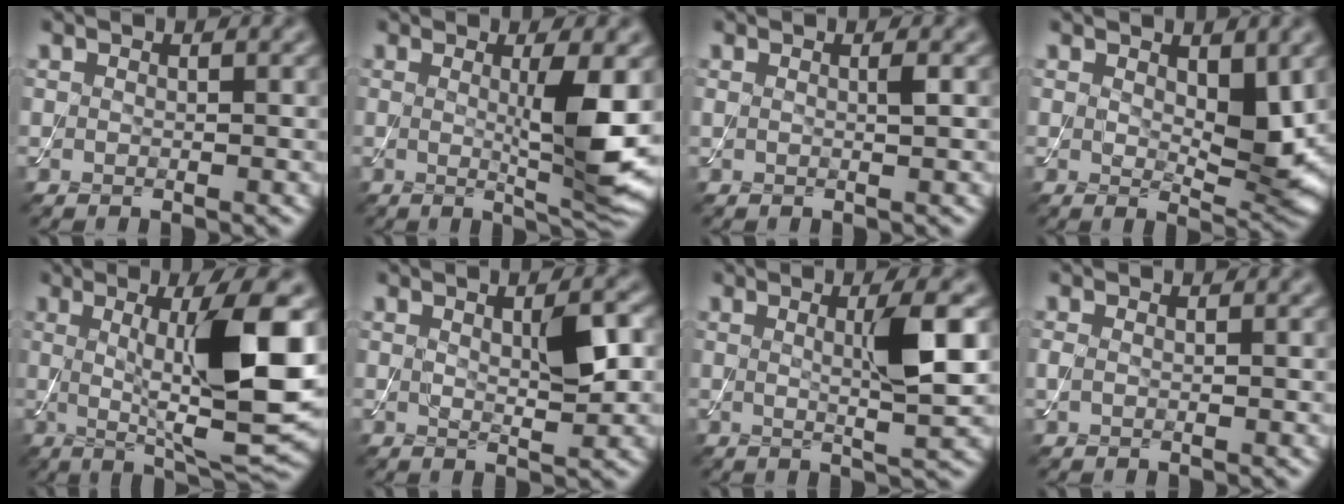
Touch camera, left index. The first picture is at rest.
{"total": 5.7, "force": [0.4, 0.8, 5.6], "torque": [-0.090, -0.013, 0.009]}
{"total": 0.7, "force": [0.2, 0.0, 0.7], "torque": [-0.014, 0.002, 0.002]}
{"total": 4.1, "force": [1.2, 1.9, 3.4], "torque": [-0.054, -0.009, 0.023]}
{"total": 10.6, "force": [1.1, 2.1, 10.4], "torque": [-0.156, -0.010, 0.029]}
{"total": 3.2, "force": [0.8, 0.8, 3.0], "torque": [-0.050, 0.000, 0.016]}
{"total": 4.9, "force": [0.7, 0.7, 4.8], "torque": [-0.075, -0.003, 0.013]}
{"total": 0.6, "force": [0.0, 0.3, 0.5], "torque": [-0.014, 0.000, -0.001]}